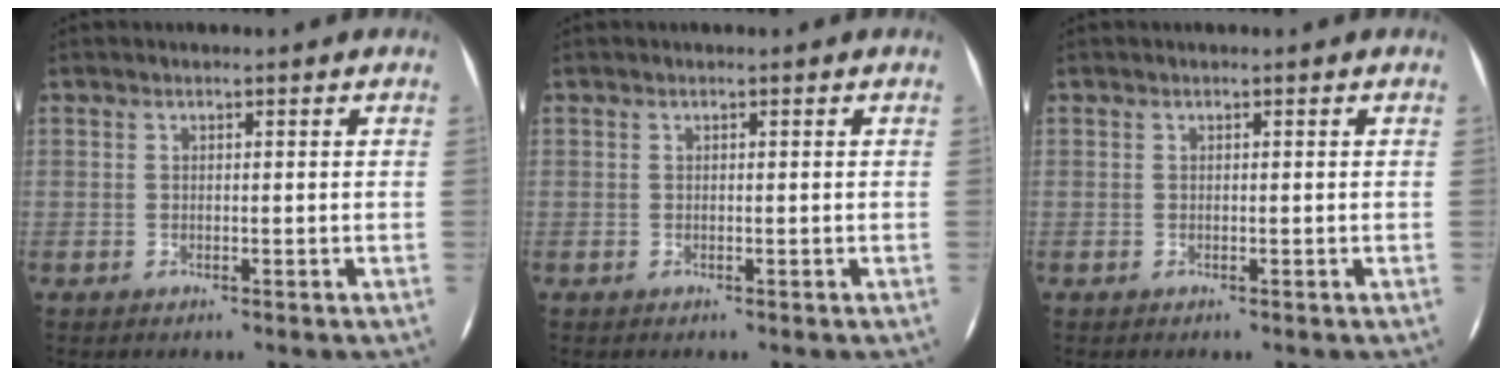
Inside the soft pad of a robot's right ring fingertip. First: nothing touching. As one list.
[{"total": 0.0}, {"total": 0.0}]